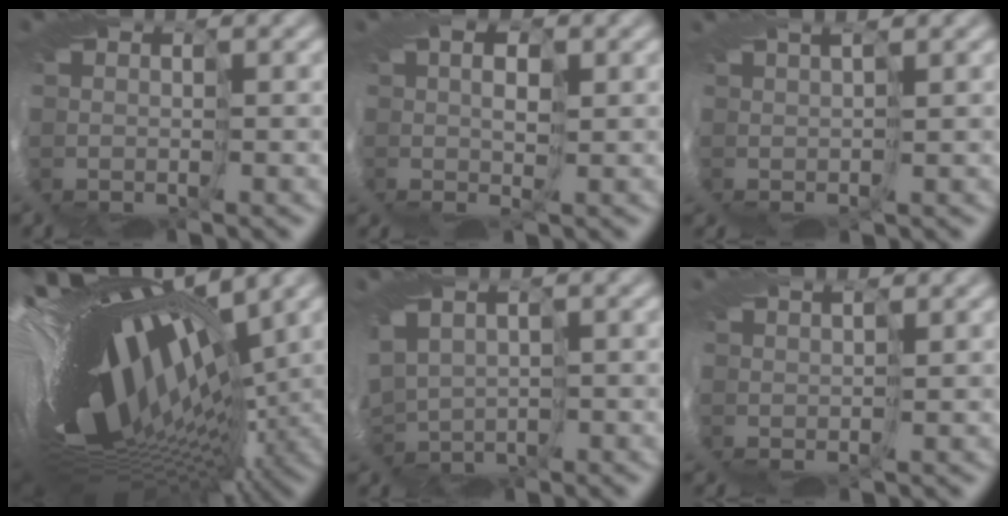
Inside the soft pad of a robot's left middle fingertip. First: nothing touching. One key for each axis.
{"total": 1.6, "fx": 0.5, "fy": -1.5, "fz": 0.3, "tx": 0.005, "ty": 0.011, "tz": -0.008}
{"total": 2.7, "fx": 1.1, "fy": -2.3, "fz": -0.8, "tx": 0.031, "ty": 0.023, "tz": -0.003}
{"total": 16.0, "fx": 2.1, "fy": 5.0, "fz": 15.1, "tx": -0.238, "ty": -0.007, "tz": 0.012}
{"total": 1.9, "fx": 0.0, "fy": 1.3, "fz": 1.4, "tx": -0.023, "ty": -0.007, "tz": -0.013}
{"total": 2.5, "fx": 1.7, "fy": -1.6, "fz": -0.7, "tx": 0.017, "ty": 0.020, "tz": 0.008}